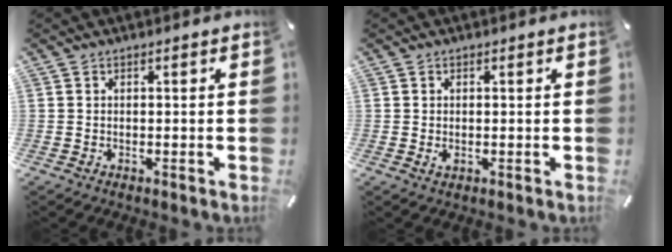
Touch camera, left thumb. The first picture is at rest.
{"total": 1.0, "force": [0.0, 0.6, 0.8], "torque": [-0.007, -0.003, -0.002]}